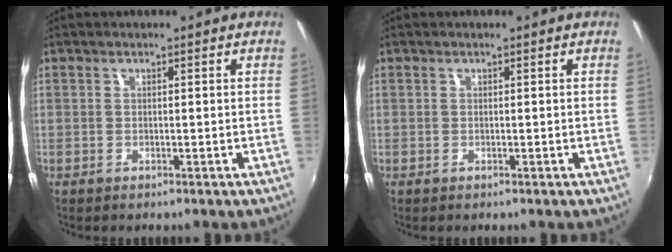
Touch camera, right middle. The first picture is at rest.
{"total": 0.0}